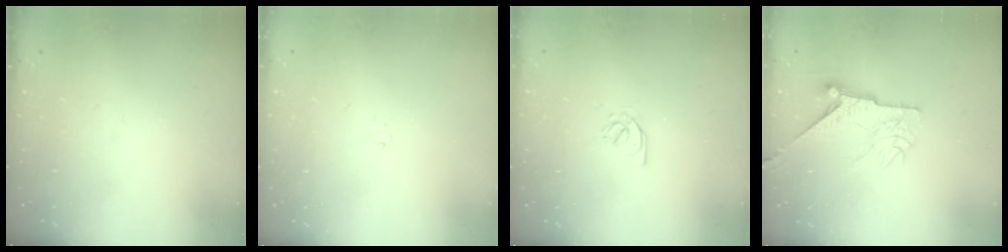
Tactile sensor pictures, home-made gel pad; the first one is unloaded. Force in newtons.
{"total": 1.2, "press": 1.1, "slide": 0.2}
{"total": 2.6, "press": 2.6, "slide": 0.4}
{"total": 8.1, "press": 8.1, "slide": 0.5}